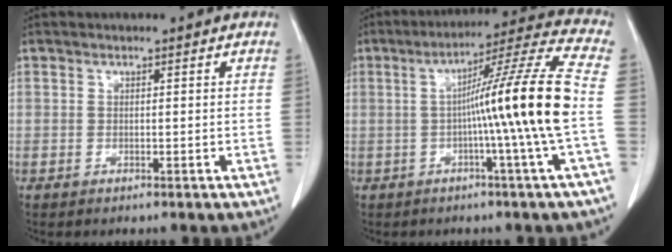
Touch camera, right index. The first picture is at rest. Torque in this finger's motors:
{"motor_torque": [1.68, -0.46, 0.93, 0.21]}